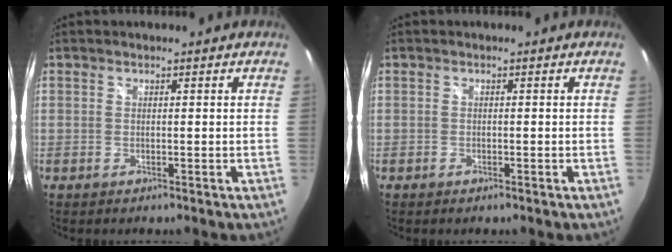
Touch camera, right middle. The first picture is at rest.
{"total": 0.8, "force": [-0.5, 0.4, 0.3], "torque": [-0.006, -0.004, -0.011]}